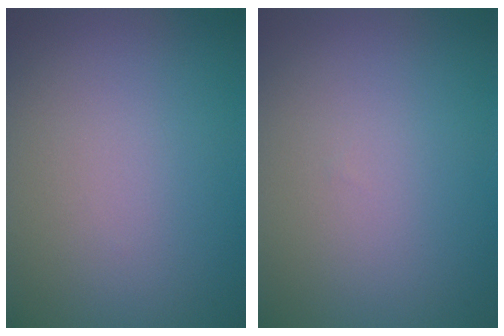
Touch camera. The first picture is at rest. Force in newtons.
{"total": 0.0}